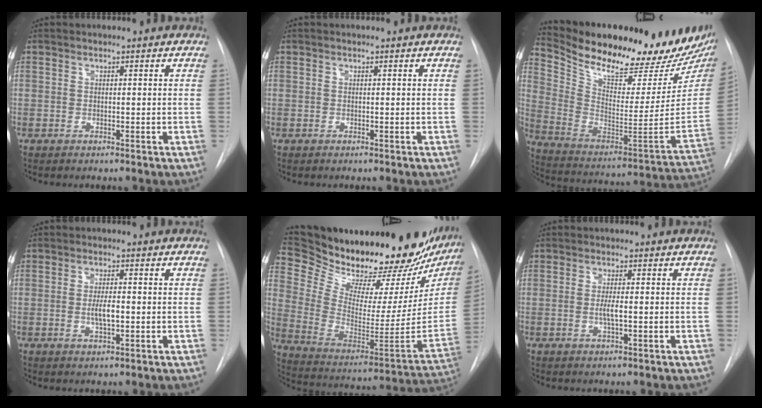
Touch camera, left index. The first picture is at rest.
{"total": 0.0}
{"total": 29.6, "force": [23.9, 7.6, 15.8], "torque": [-0.267, -0.050, 0.345]}
{"total": 3.2, "force": [-0.4, 0.8, 3.0], "torque": [-0.059, -0.004, -0.007]}
{"total": 33.7, "force": [28.6, 6.9, 16.3], "torque": [-0.272, -0.089, 0.402]}
{"total": 2.1, "force": [-0.3, 0.2, 2.1], "torque": [-0.043, -0.005, -0.006]}